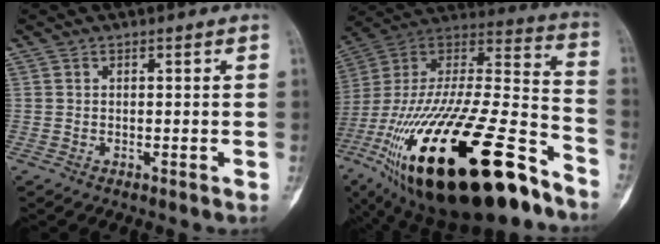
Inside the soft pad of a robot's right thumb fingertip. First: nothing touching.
{"total": 43.3, "force": [-22.3, 15.5, 33.7], "torque": [-0.615, 0.024, -0.372]}